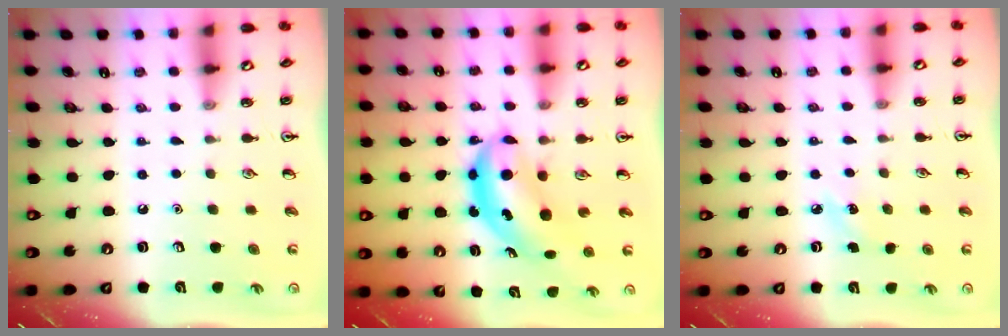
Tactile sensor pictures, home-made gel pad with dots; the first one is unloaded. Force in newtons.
{"total": 6.3, "press": 6.0, "slide": 1.6}
{"total": 4.5, "press": 4.3, "slide": 1.6}